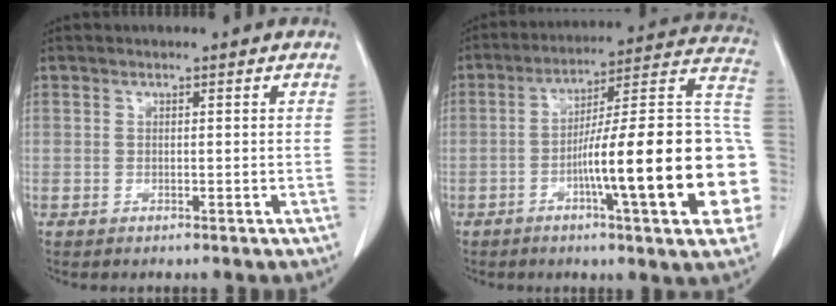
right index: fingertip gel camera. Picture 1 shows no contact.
{"total": 24.1, "force": [-5.5, 1.9, 23.4], "torque": [-0.245, 0.024, -0.080]}